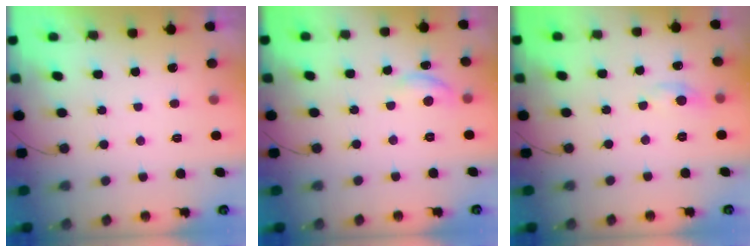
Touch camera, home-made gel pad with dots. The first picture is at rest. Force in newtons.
{"total": 7.5, "press": 7.5, "slide": 0.7}
{"total": 3.0, "press": 3.0, "slide": 0.4}